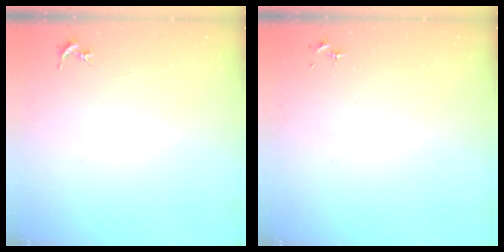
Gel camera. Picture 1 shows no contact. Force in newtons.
{"total": 0.0}